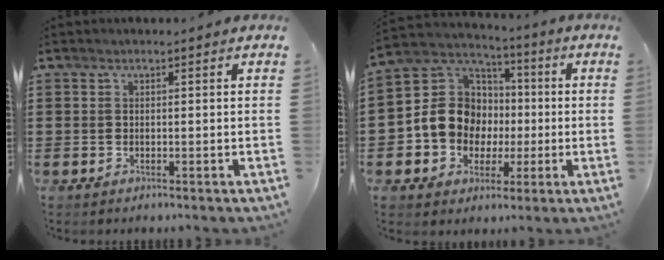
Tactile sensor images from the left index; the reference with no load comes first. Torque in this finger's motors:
{"motor_torque": [1.39, 0.75, 0.90, 0.12]}